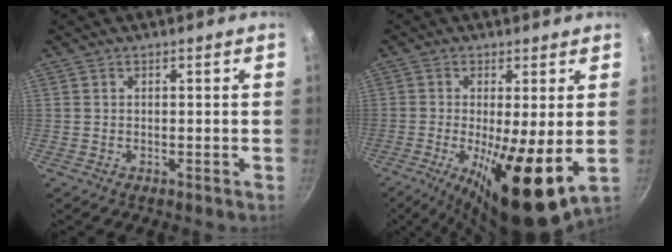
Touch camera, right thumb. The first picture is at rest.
{"total": 15.2, "force": [-2.4, 4.2, 14.4], "torque": [-0.231, -0.025, -0.031]}